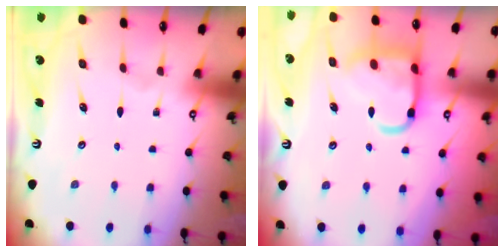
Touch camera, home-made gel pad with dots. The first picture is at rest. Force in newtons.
{"total": 14.1, "press": 14.0, "slide": 1.6}